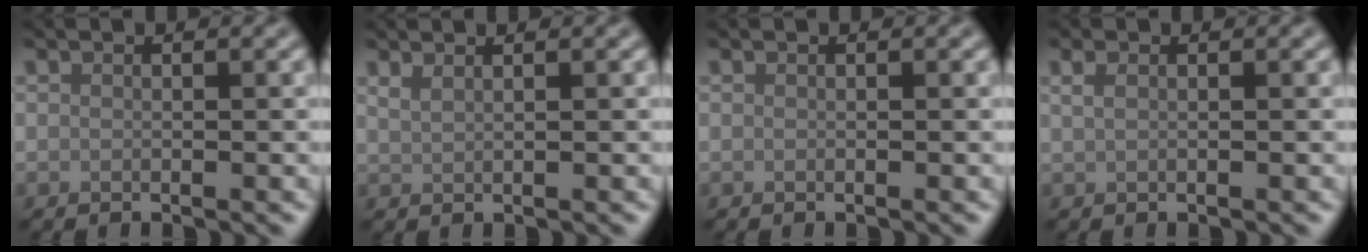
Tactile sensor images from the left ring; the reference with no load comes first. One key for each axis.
{"total": 1.4, "fx": 1.1, "fy": 0.5, "fz": 0.7, "tx": -0.009, "ty": 0.000, "tz": 0.018}
{"total": 0.0}
{"total": 1.0, "fx": 0.6, "fy": 0.4, "fz": 0.7, "tx": -0.016, "ty": -0.001, "tz": 0.012}